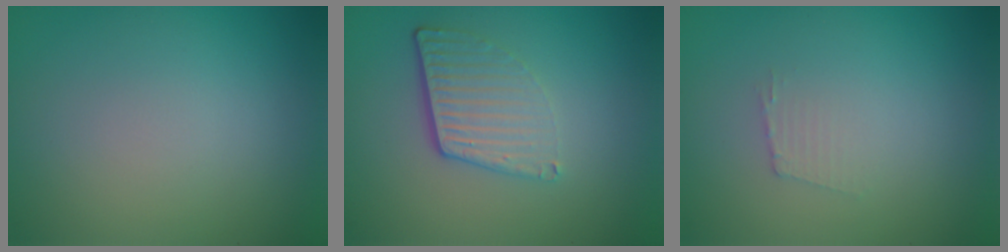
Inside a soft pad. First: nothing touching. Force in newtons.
{"total": 4.2, "press": 2.7, "slide": 3.2}
{"total": 1.1, "press": 1.0, "slide": 0.2}